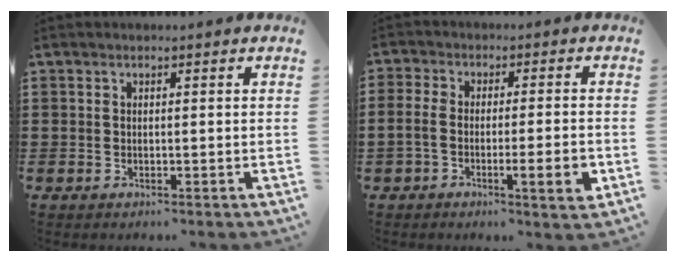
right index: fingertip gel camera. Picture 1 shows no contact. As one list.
[{"total": 6.4, "force": [-2.3, 1.7, 5.7], "torque": [-0.101, -0.001, -0.038]}]